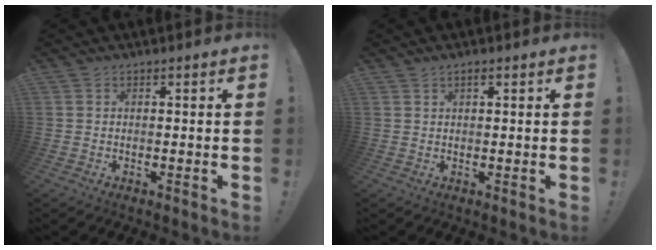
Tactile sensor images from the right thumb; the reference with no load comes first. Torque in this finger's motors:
{"motor_torque": [-0.18, -0.07, -0.04, 0.33, 0.11]}